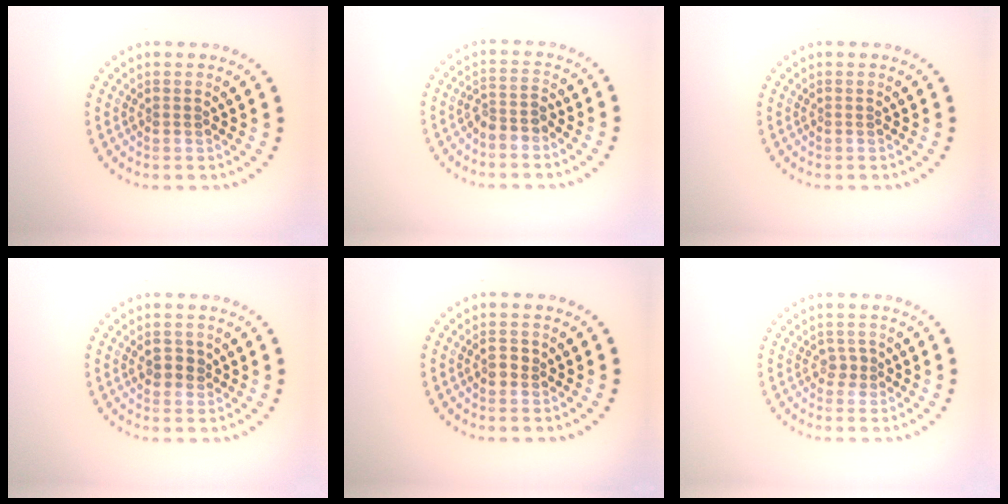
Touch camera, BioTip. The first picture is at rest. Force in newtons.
{"total": 2.0, "press": 1.6, "slide": 1.2}
{"total": 0.0}
{"total": 2.0, "press": 2.0, "slide": 0.5}
{"total": 1.4, "press": 1.4, "slide": 0.1}
{"total": 1.2, "press": 1.0, "slide": 0.6}